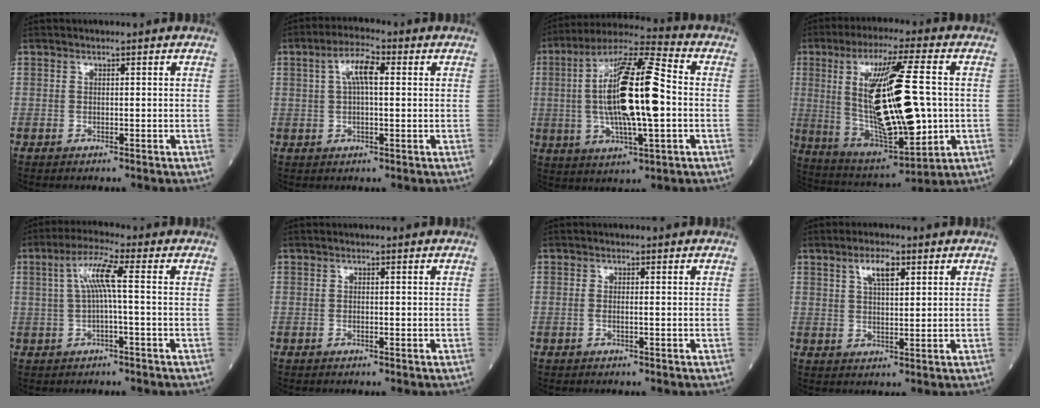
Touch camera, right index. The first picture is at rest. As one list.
[{"total": 6.1, "force": [1.6, 1.9, 5.5], "torque": [-0.113, 0.017, 0.030]}, {"total": 18.5, "force": [-0.1, 3.6, 18.2], "torque": [-0.353, 0.014, -0.005]}, {"total": 21.5, "force": [0.7, 4.6, 21.0], "torque": [-0.403, -0.007, 0.027]}, {"total": 6.1, "force": [0.7, 0.6, 6.0], "torque": [-0.123, 0.018, 0.016]}, {"total": 0.0}, {"total": 1.0, "force": [-0.1, 0.3, 0.9], "torque": [-0.024, -0.002, -0.002]}, {"total": 4.8, "force": [2.4, 1.5, 3.8], "torque": [-0.077, 0.003, 0.046]}]